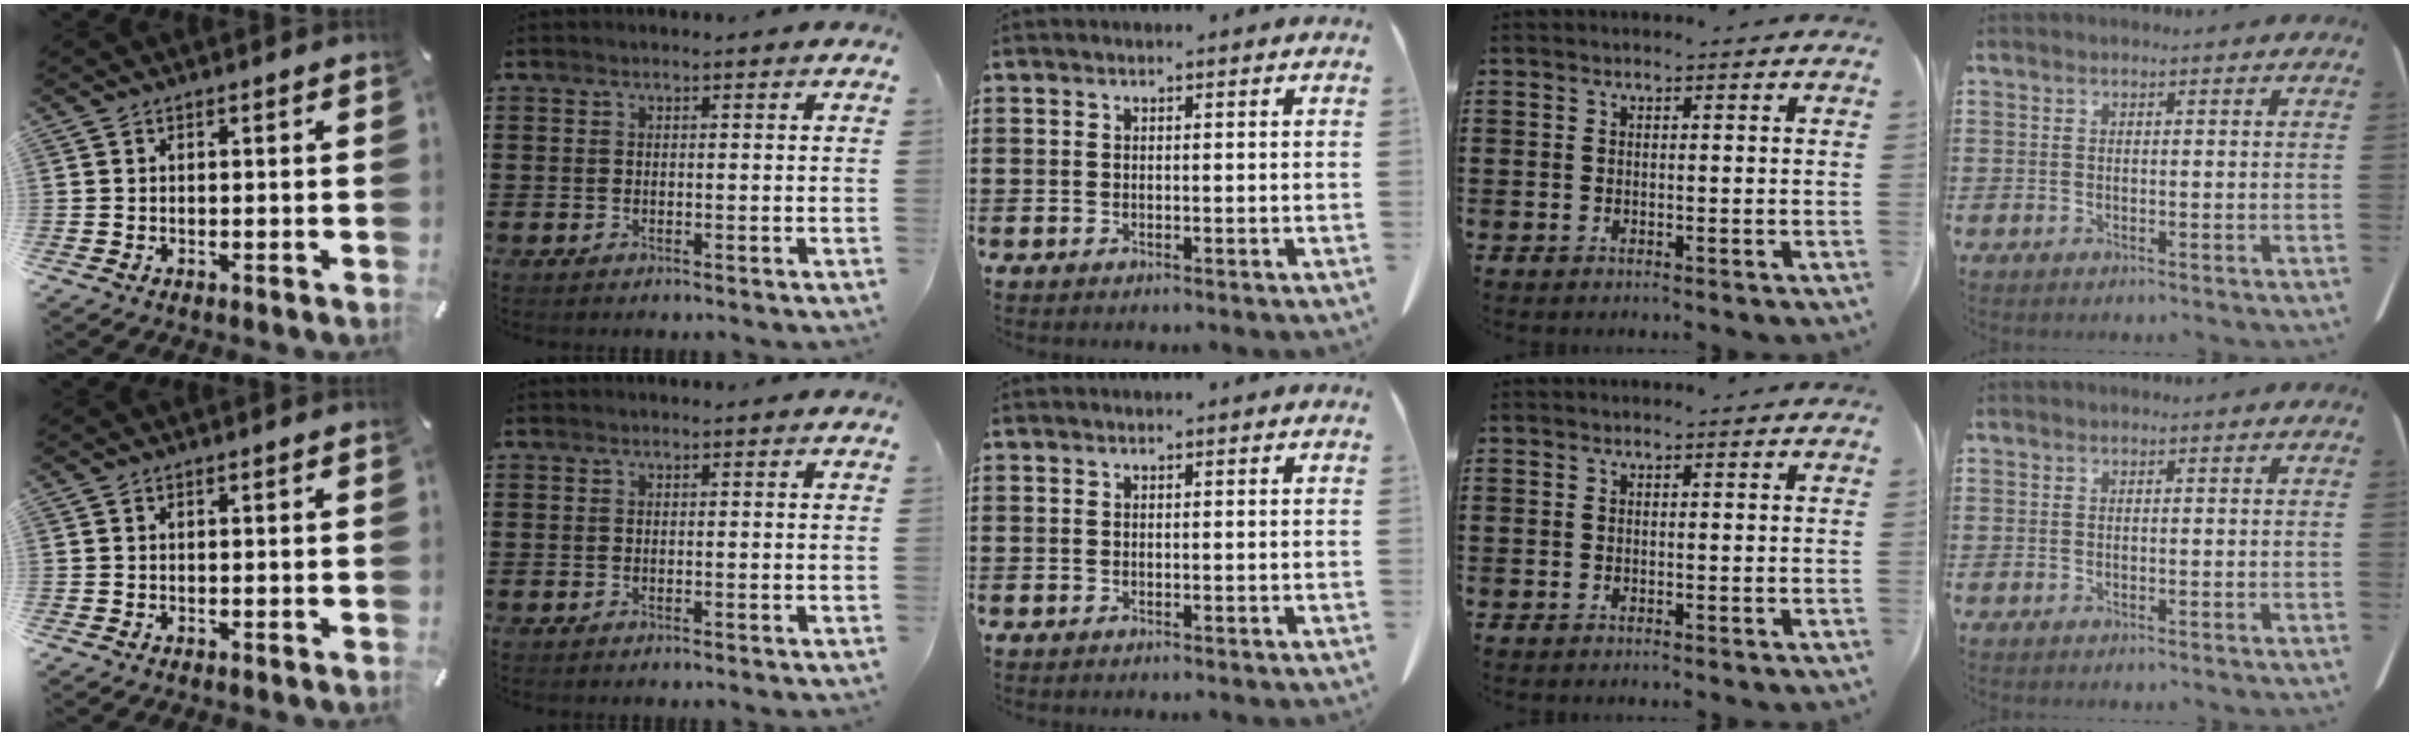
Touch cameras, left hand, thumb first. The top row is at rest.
{}